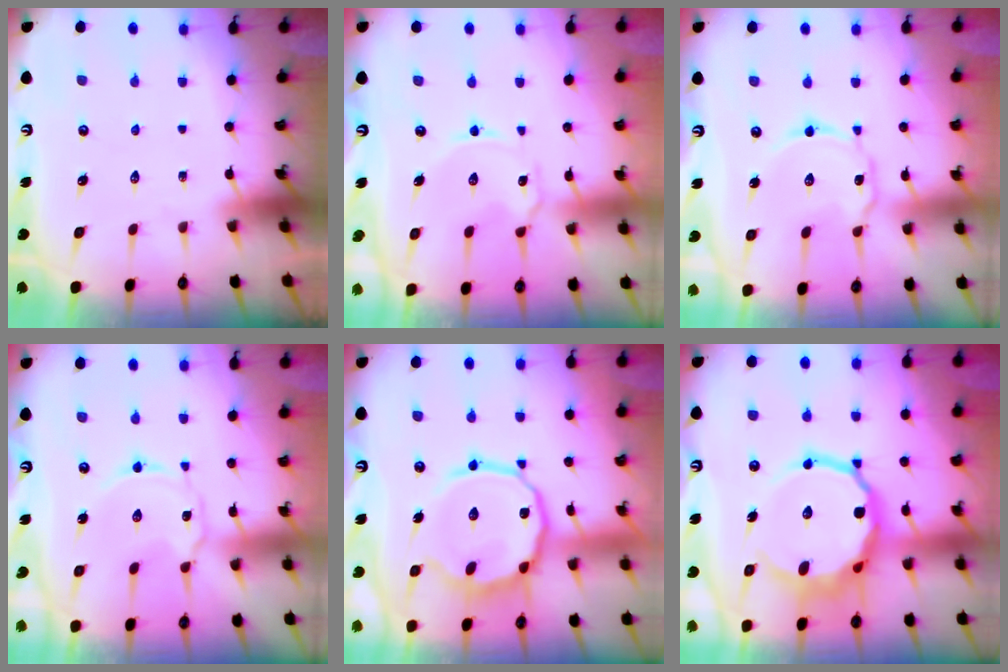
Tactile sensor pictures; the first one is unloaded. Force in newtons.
{"total": 3.7, "press": 3.6, "slide": 0.4}
{"total": 5.2, "press": 5.2, "slide": 0.5}
{"total": 3.2, "press": 3.2, "slide": 0.3}
{"total": 15.2, "press": 15.1, "slide": 1.5}
{"total": 14.9, "press": 14.4, "slide": 3.5}